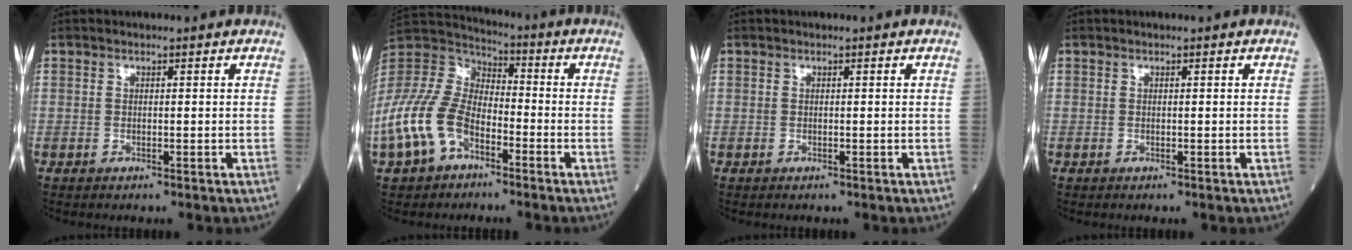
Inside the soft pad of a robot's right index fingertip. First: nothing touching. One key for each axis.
{"total": 14.6, "fx": -6.8, "fy": 8.5, "fz": 9.8, "tx": -0.236, "ty": 0.013, "tz": -0.137}
{"total": 0.0}
{"total": 0.0}